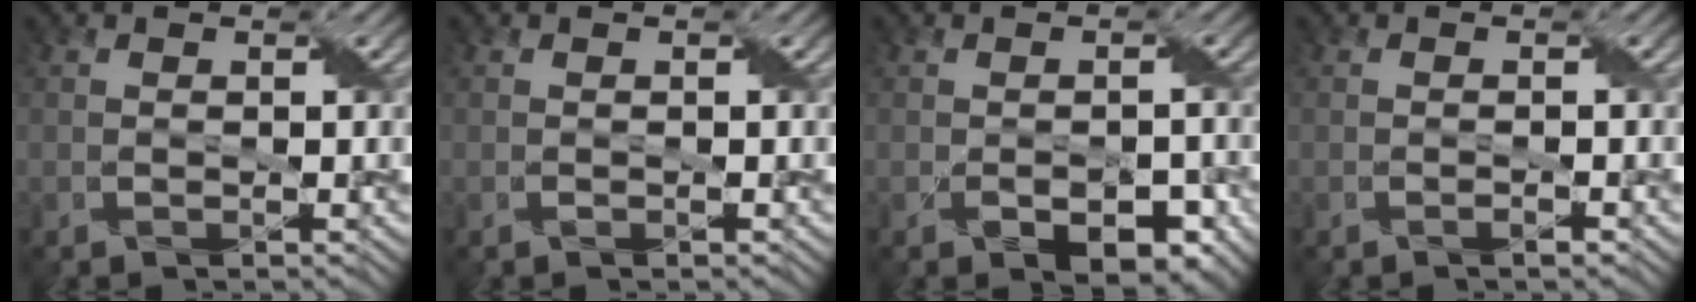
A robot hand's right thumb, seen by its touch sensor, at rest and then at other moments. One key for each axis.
{"total": 0.0}
{"total": 4.5, "fx": -1.9, "fy": 2.7, "fz": 3.1, "tx": -0.045, "ty": -0.015, "tz": -0.020}
{"total": 0.7, "fx": -0.5, "fy": 0.0, "fz": 0.5, "tx": -0.009, "ty": 0.003, "tz": -0.007}